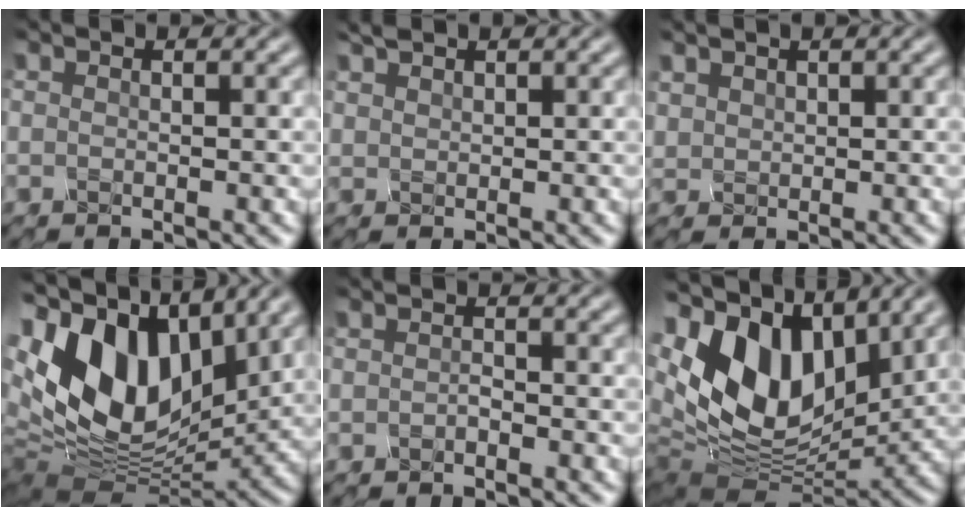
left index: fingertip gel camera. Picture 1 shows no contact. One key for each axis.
{"total": 1.0, "fx": 0.9, "fy": -0.2, "fz": -0.4, "tx": 0.001, "ty": 0.004, "tz": 0.033}
{"total": 1.1, "fx": 0.8, "fy": 0.4, "fz": -0.6, "tx": 0.000, "ty": 0.004, "tz": 0.035}
{"total": 15.4, "fx": 3.6, "fy": 9.6, "fz": 11.4, "tx": -0.247, "ty": 0.015, "tz": 0.076}
{"total": 1.0, "fx": -0.9, "fy": -0.3, "fz": -0.2, "tx": -0.005, "ty": 0.000, "tz": -0.006}
{"total": 13.8, "fx": 4.0, "fy": 8.5, "fz": 10.1, "tx": -0.203, "ty": 0.015, "tz": 0.085}